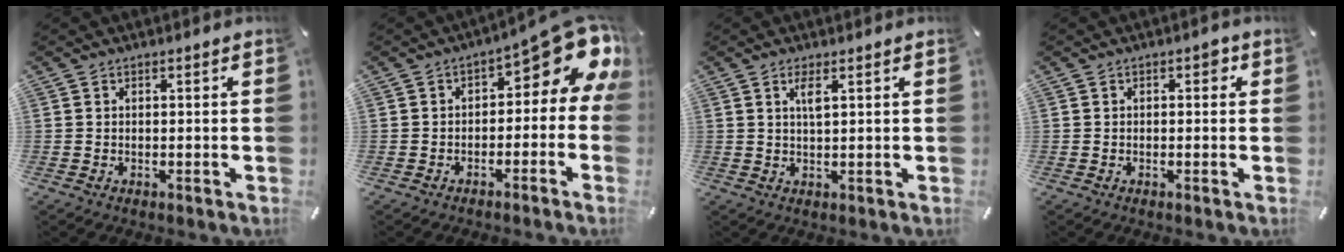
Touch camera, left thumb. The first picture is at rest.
{"total": 11.8, "force": [4.7, 5.5, 9.3], "torque": [-0.113, -0.045, 0.073]}
{"total": 3.0, "force": [1.4, 0.6, 2.6], "torque": [-0.055, 0.003, 0.022]}
{"total": 1.8, "force": [0.1, 1.2, 1.3], "torque": [-0.009, 0.002, -0.004]}